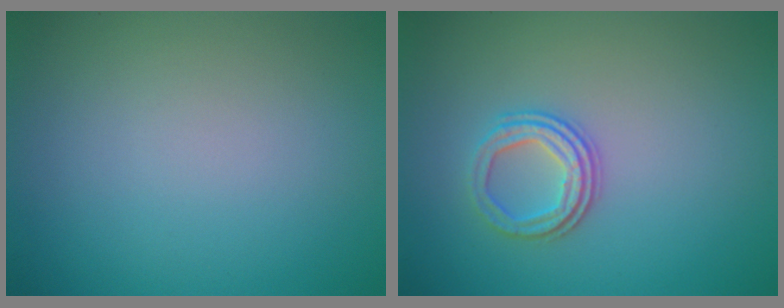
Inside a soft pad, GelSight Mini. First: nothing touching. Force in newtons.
{"total": 2.7, "press": 2.3, "slide": 1.4}